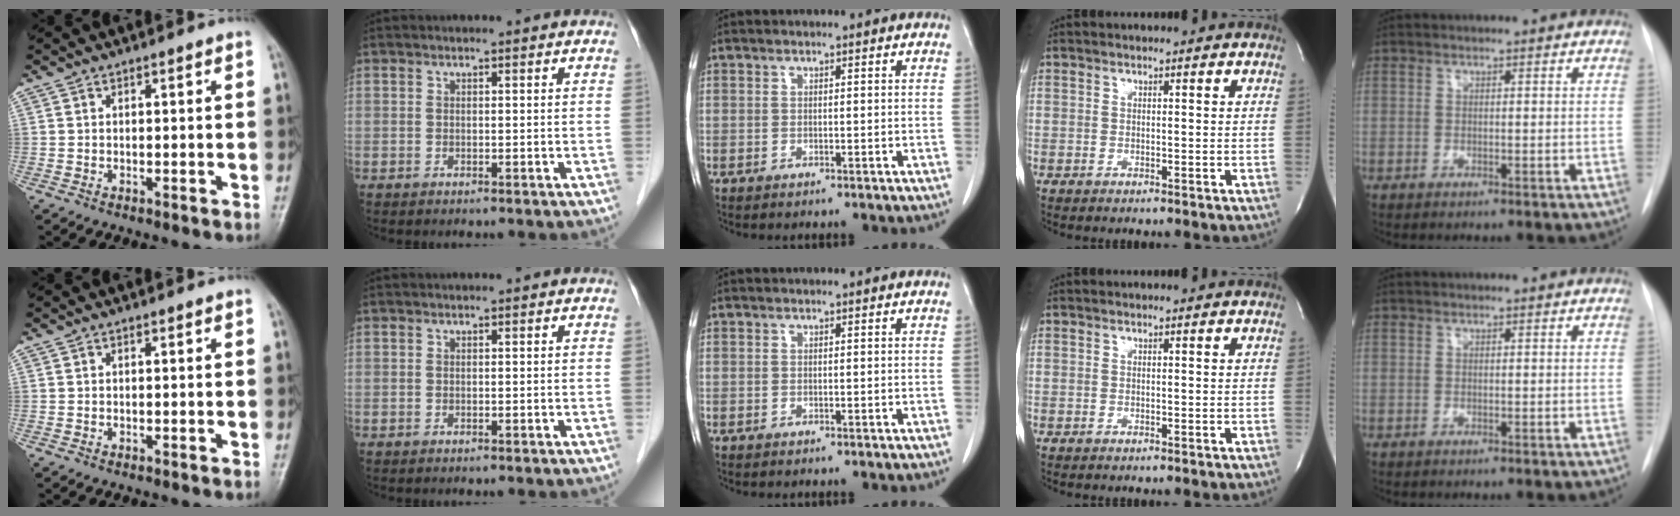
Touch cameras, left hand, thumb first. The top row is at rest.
{}